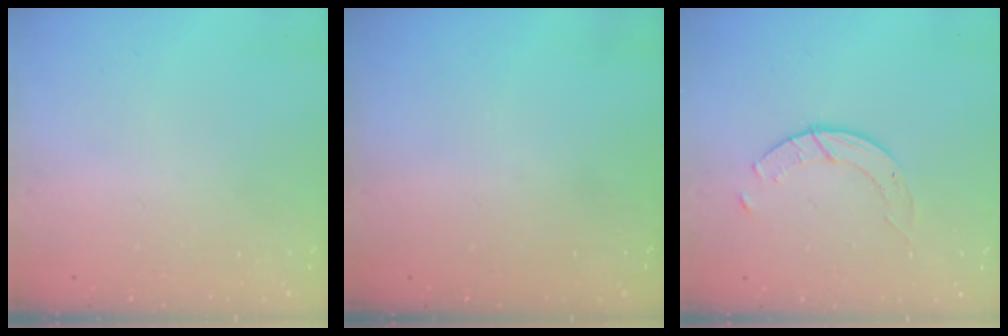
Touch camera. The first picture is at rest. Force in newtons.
{"total": 0.0}
{"total": 5.1, "press": 5.1, "slide": 0.6}